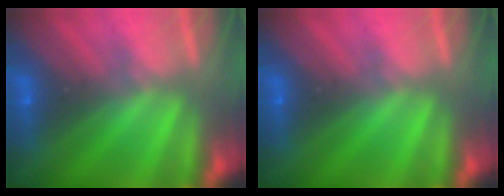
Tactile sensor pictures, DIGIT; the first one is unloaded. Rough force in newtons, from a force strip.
{"total": 0.0}